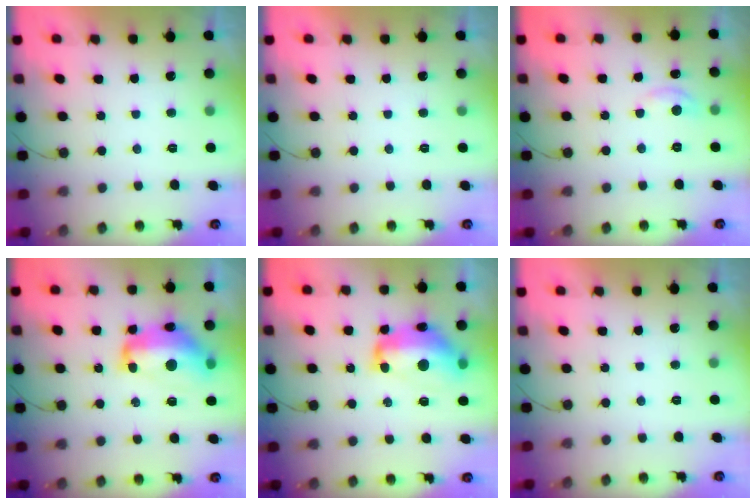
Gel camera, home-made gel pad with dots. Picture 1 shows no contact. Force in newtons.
{"total": 0.0}
{"total": 4.4, "press": 4.4, "slide": 0.7}
{"total": 14.8, "press": 14.8, "slide": 1.1}
{"total": 14.8, "press": 14.8, "slide": 1.1}
{"total": 0.0}